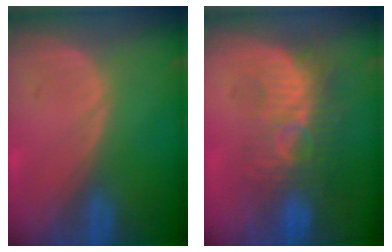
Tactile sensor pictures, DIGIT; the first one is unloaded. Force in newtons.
{"total": 9.3, "press": 8.6, "slide": 3.7}